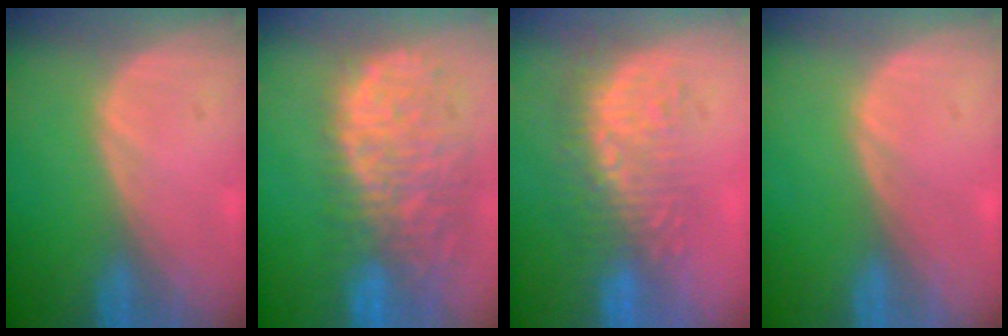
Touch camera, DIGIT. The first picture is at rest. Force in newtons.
{"total": 13.6, "press": 11.0, "slide": 7.9}
{"total": 9.2, "press": 8.5, "slide": 3.6}
{"total": 0.0}